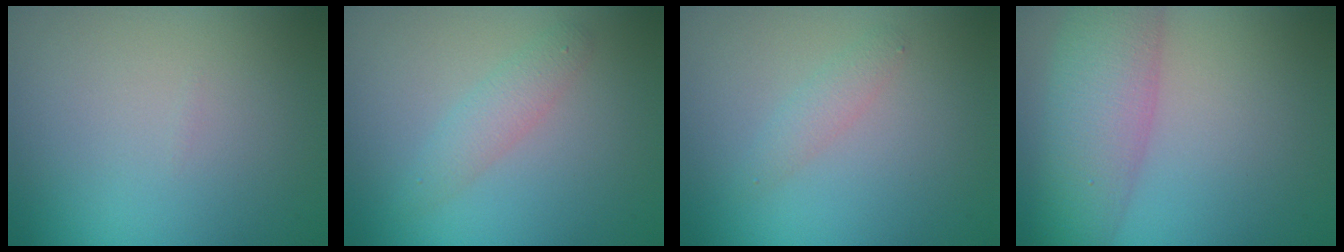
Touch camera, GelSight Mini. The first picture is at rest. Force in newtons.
{"total": 1.9, "press": 1.9, "slide": 0.0}
{"total": 1.3, "press": 1.3, "slide": 0.0}
{"total": 7.4, "press": 7.3, "slide": 0.3}